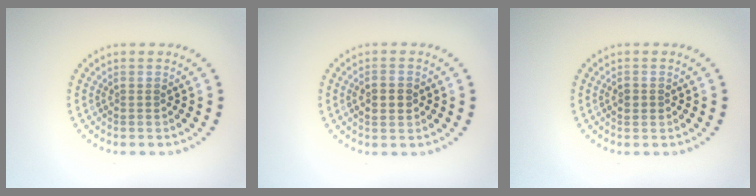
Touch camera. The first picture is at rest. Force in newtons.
{"total": 2.1, "press": 2.1, "slide": 0.2}
{"total": 1.3, "press": 1.3, "slide": 0.2}